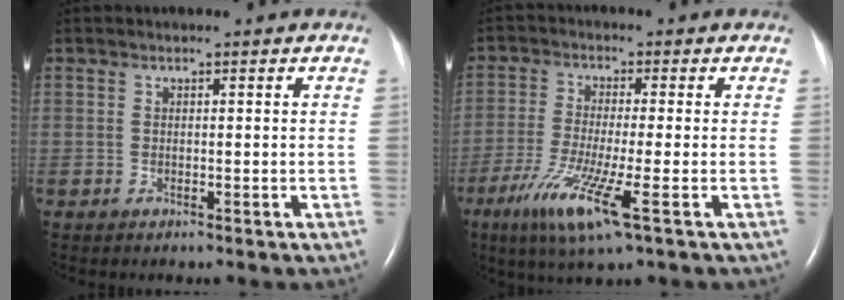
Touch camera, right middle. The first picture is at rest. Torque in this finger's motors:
{"motor_torque": [1.25, -0.60, 0.69, 0.21]}